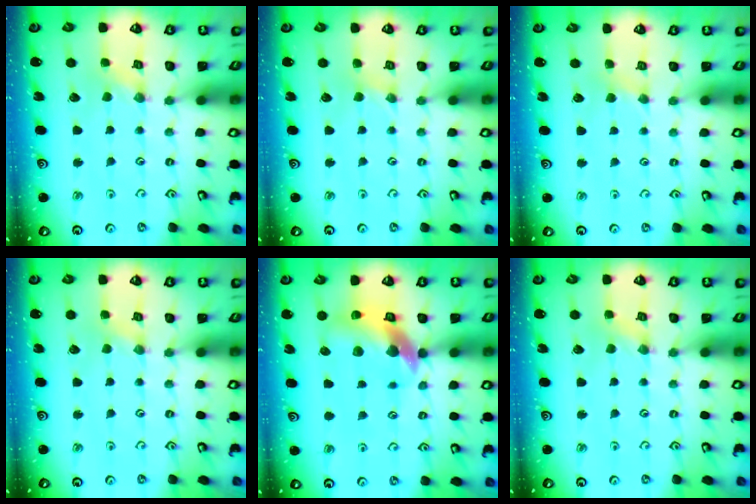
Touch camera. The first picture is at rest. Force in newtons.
{"total": 1.1, "press": 1.1, "slide": 0.2}
{"total": 2.3, "press": 2.3, "slide": 0.4}
{"total": 0.6, "press": 0.6, "slide": 0.1}
{"total": 11.5, "press": 11.4, "slide": 1.7}
{"total": 0.6, "press": 0.6, "slide": 0.1}